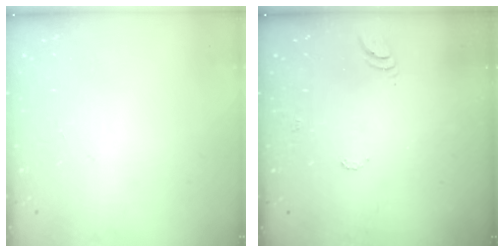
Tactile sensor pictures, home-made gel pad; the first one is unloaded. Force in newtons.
{"total": 7.5, "press": 7.5, "slide": 0.7}